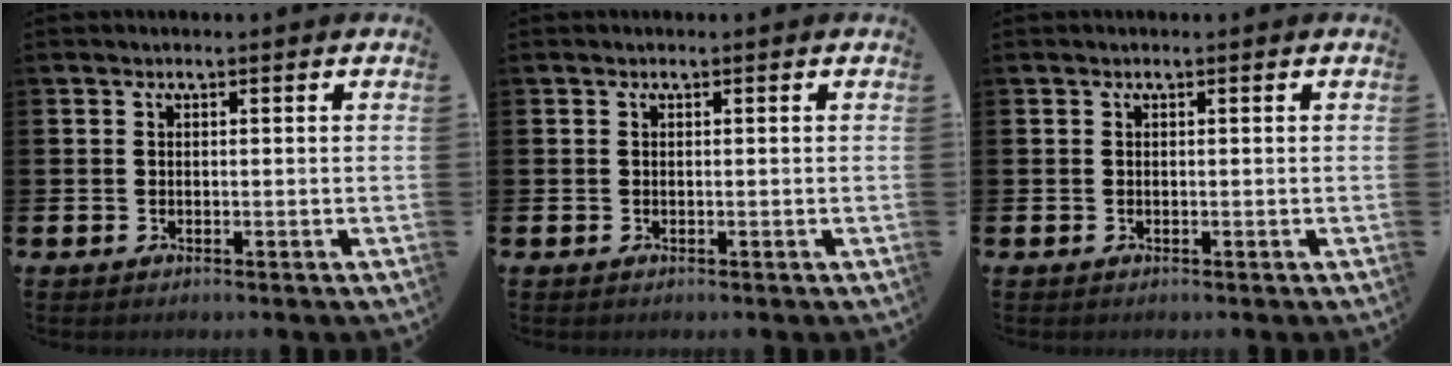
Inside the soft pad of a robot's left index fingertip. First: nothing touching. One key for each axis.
{"total": 0.0}
{"total": 0.0}